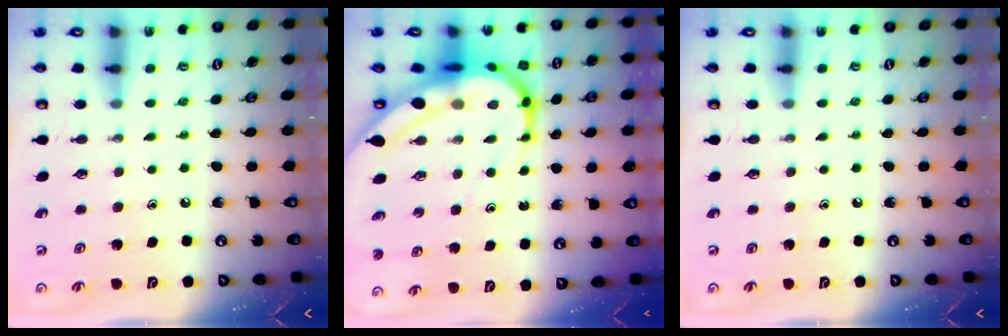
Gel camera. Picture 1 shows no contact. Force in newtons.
{"total": 13.9, "press": 13.8, "slide": 1.3}
{"total": 0.0}